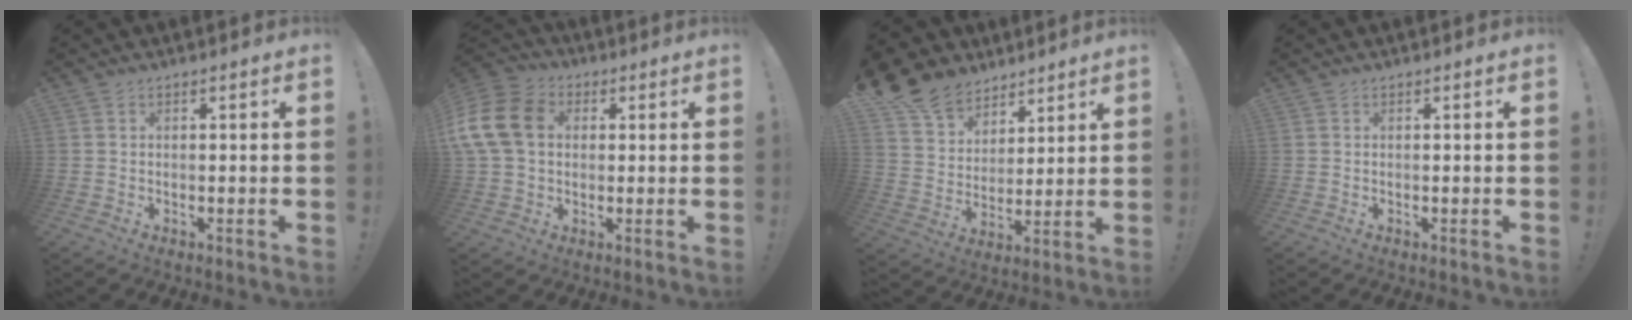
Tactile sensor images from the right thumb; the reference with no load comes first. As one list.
[{"total": 16.0, "force": [2.4, 12.4, 9.8], "torque": [-0.184, 0.006, 0.050]}, {"total": 13.0, "force": [9.8, 8.1, 2.9], "torque": [-0.061, -0.072, 0.191]}, {"total": 0.0}]